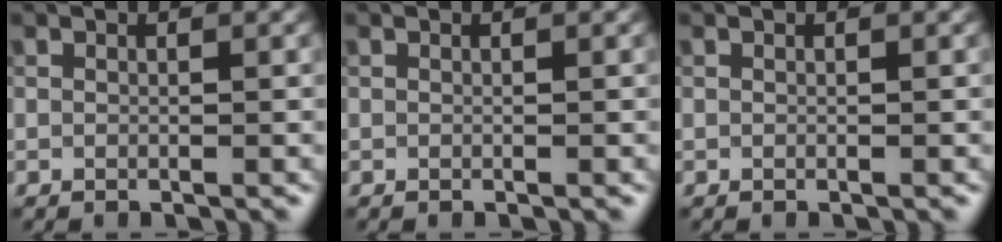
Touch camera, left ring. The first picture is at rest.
{"total": 0.0}
{"total": 0.0}